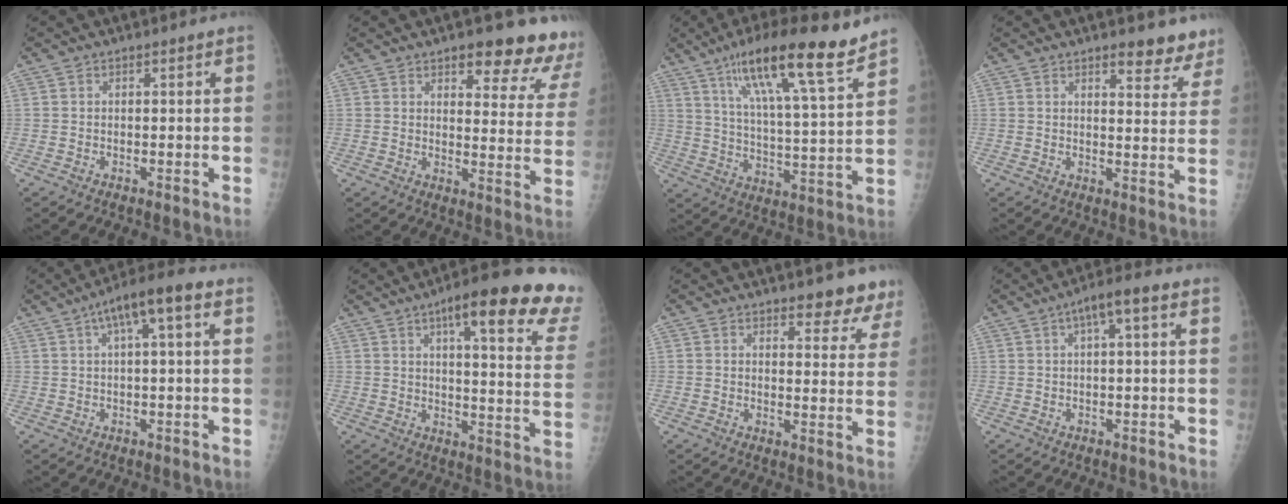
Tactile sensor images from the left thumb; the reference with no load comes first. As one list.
[{"total": 15.1, "force": [11.5, 5.1, 8.3], "torque": [-0.055, -0.067, 0.126]}, {"total": 19.1, "force": [12.9, 2.5, 13.9], "torque": [-0.212, -0.050, 0.211]}, {"total": 7.4, "force": [6.2, 2.8, 2.9], "torque": [0.003, -0.036, 0.065]}, {"total": 8.0, "force": [2.6, 1.9, 7.3], "torque": [-0.128, 0.031, 0.037]}, {"total": 22.8, "force": [15.5, 3.9, 16.2], "torque": [-0.187, -0.057, 0.183]}, {"total": 7.3, "force": [6.4, 2.7, 2.5], "torque": [0.008, -0.037, 0.061]}, {"total": 4.9, "force": [1.3, 1.2, 4.6], "torque": [-0.078, 0.021, 0.016]}]